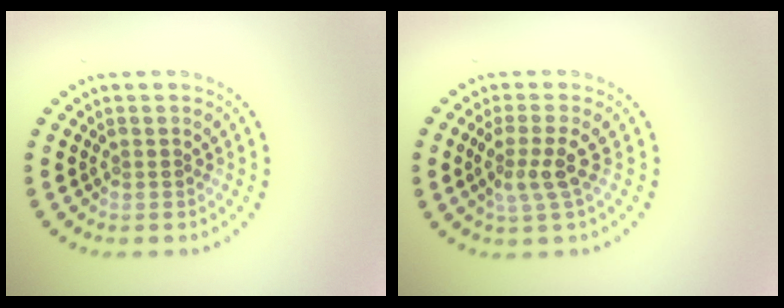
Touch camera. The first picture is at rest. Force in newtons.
{"total": 2.6, "press": 2.0, "slide": 1.7}